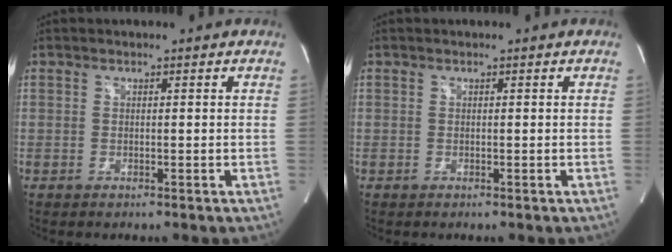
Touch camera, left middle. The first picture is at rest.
{"total": 0.0}